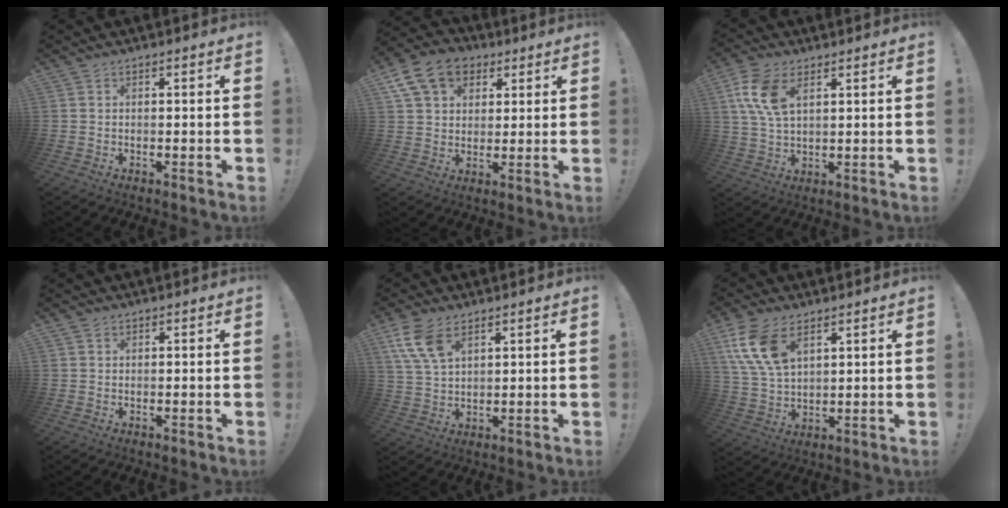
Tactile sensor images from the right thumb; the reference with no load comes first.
{"total": 14.3, "force": [6.4, 10.6, 7.1], "torque": [-0.108, -0.023, 0.126]}
{"total": 11.0, "force": [4.8, 6.0, 7.9], "torque": [-0.161, -0.010, 0.088]}
{"total": 0.9, "force": [0.7, 0.6, 0.1], "torque": [0.002, -0.002, 0.013]}
{"total": 9.9, "force": [5.6, 5.3, 6.3], "torque": [-0.128, -0.019, 0.105]}
{"total": 13.3, "force": [6.5, 7.6, 8.8], "torque": [-0.180, -0.018, 0.125]}